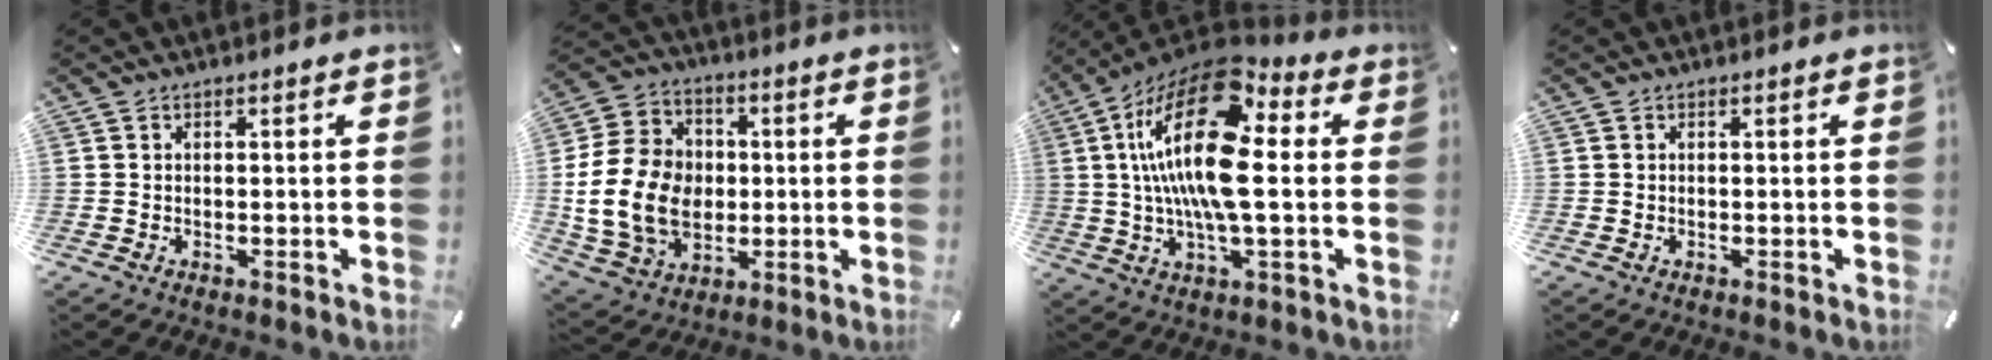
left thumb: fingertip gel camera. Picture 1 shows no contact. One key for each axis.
{"total": 16.6, "fx": -1.1, "fy": 13.6, "fz": 9.5, "tx": -0.219, "ty": 0.016, "tz": -0.019}
{"total": 24.3, "fx": 3.9, "fy": 10.3, "fz": 21.7, "tx": -0.439, "ty": -0.020, "tz": 0.059}
{"total": 0.0}